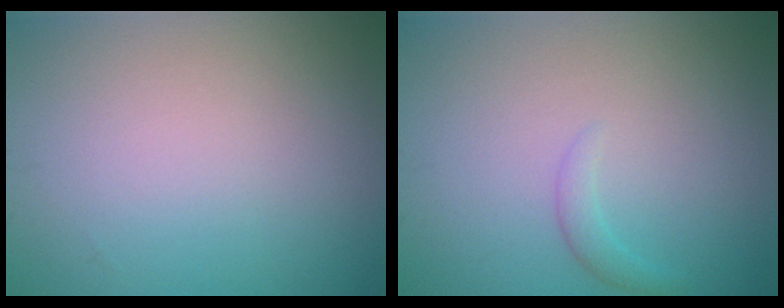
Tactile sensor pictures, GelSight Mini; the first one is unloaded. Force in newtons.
{"total": 1.1, "press": 1.1, "slide": 0.1}